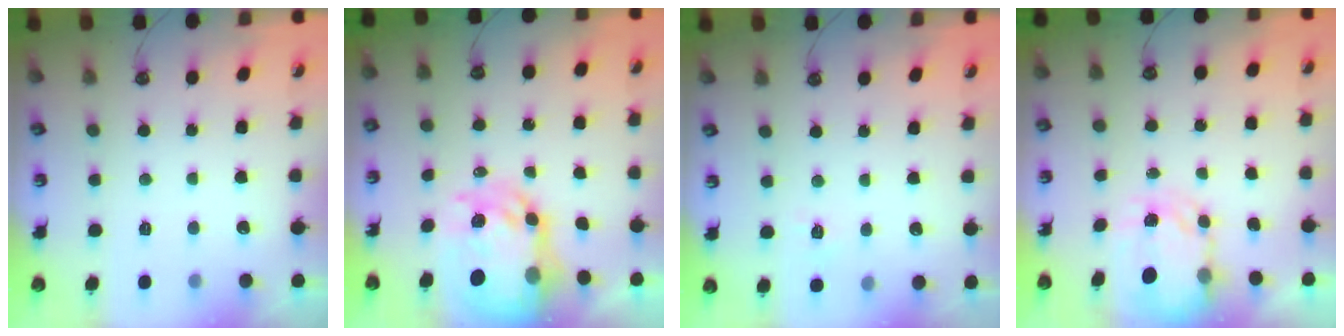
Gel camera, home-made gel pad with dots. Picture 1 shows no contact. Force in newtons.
{"total": 11.8, "press": 11.7, "slide": 1.0}
{"total": 4.8, "press": 4.7, "slide": 0.5}
{"total": 4.3, "press": 4.3, "slide": 0.3}